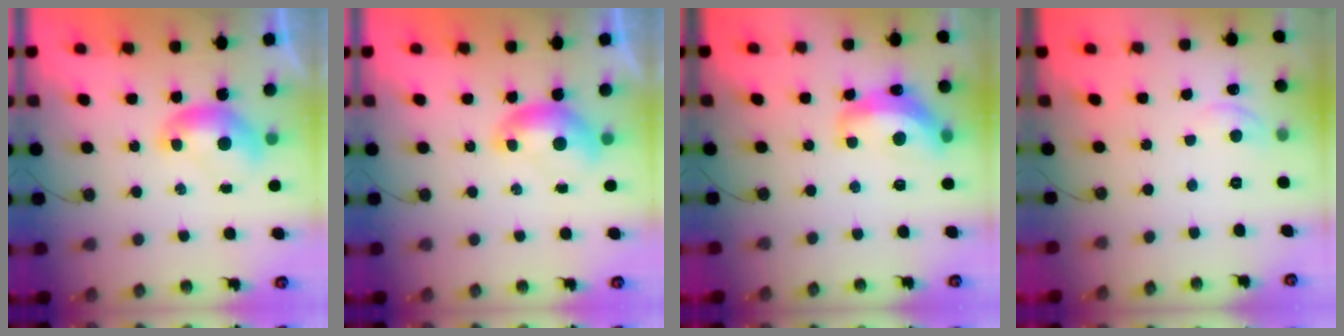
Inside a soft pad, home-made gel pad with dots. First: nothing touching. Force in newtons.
{"total": 0.0}
{"total": 7.7, "press": 7.7, "slide": 0.7}
{"total": 0.8, "press": 0.2, "slide": 0.8}